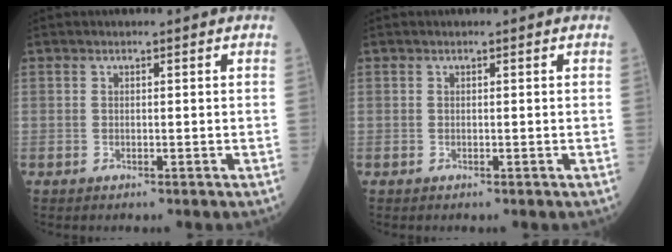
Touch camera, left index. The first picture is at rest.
{"total": 0.0}